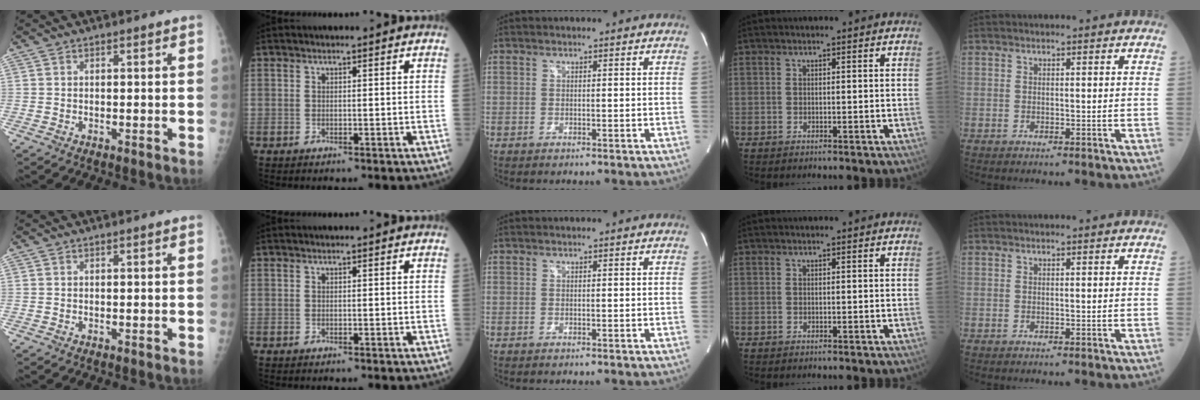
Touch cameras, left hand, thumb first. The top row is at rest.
{}